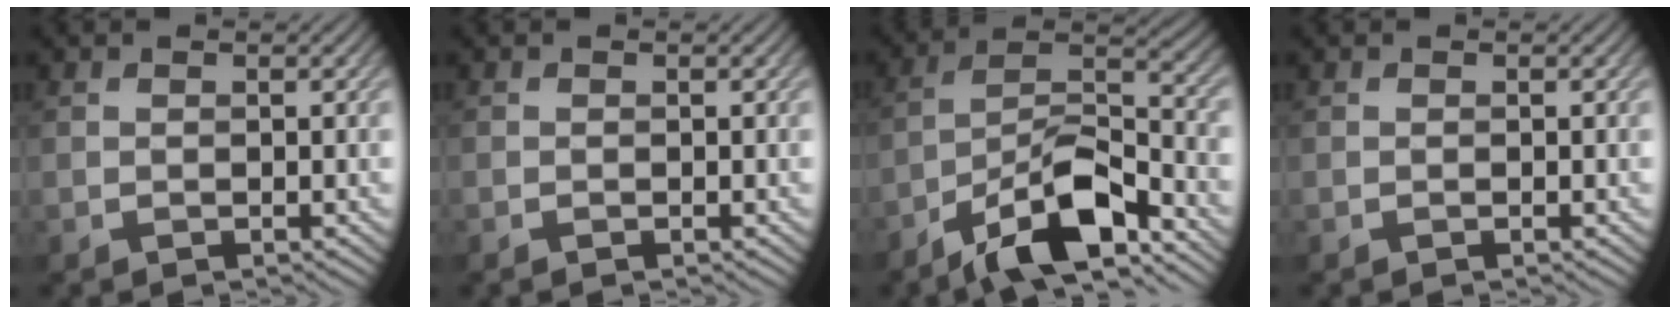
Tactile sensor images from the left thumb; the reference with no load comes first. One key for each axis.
{"total": 0.0}
{"total": 12.0, "fx": -8.3, "fy": 3.3, "fz": 8.0, "tx": -0.134, "ty": 0.008, "tz": -0.164}
{"total": 0.0}